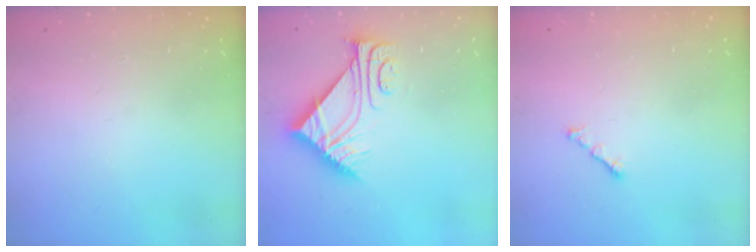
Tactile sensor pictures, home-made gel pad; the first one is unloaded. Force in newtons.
{"total": 9.4, "press": 9.4, "slide": 0.2}
{"total": 1.7, "press": 1.6, "slide": 0.6}